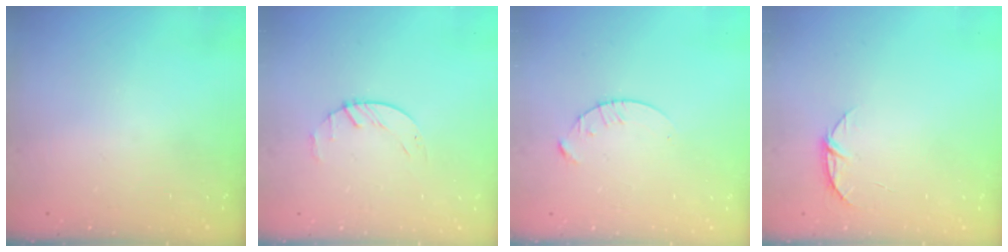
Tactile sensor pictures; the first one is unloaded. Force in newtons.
{"total": 2.2, "press": 2.2, "slide": 0.4}
{"total": 4.3, "press": 4.2, "slide": 0.5}
{"total": 5.4, "press": 5.4, "slide": 0.6}